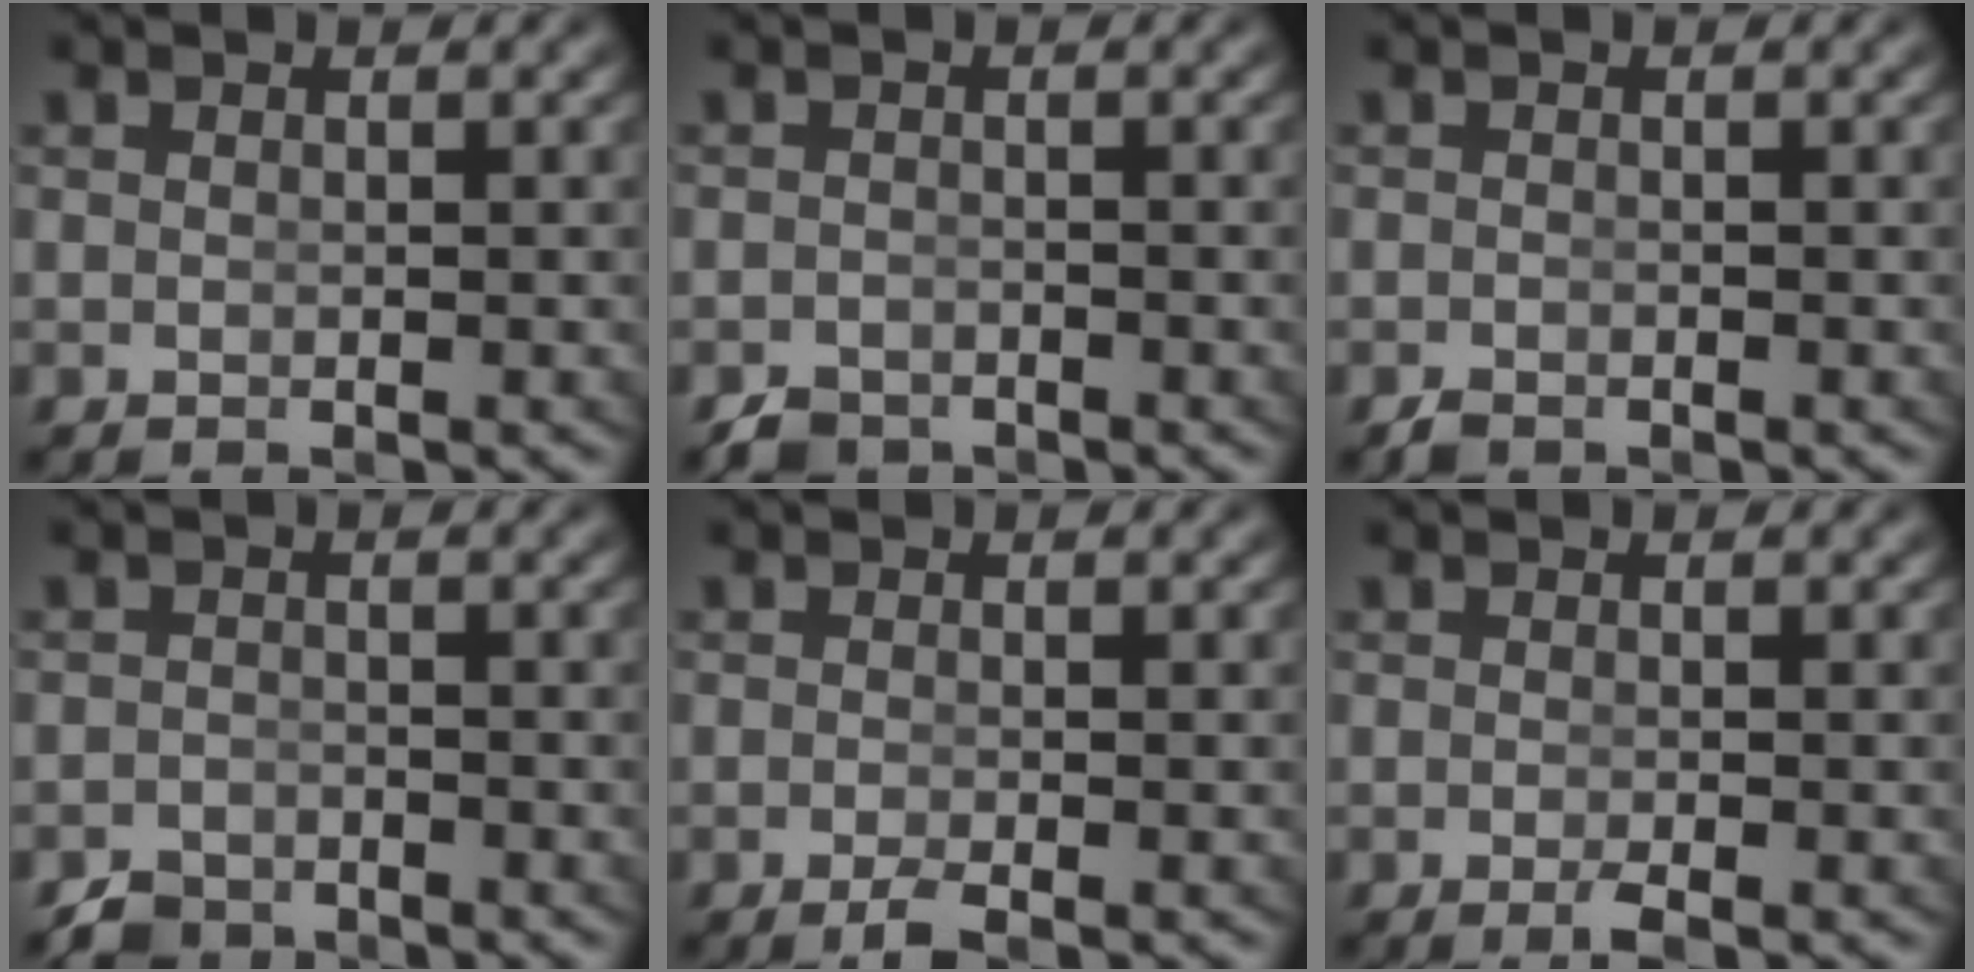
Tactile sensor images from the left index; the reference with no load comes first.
{"total": 2.2, "force": [-2.1, 0.3, -0.2], "torque": [0.008, -0.020, -0.031]}
{"total": 1.0, "force": [-1.0, -0.1, 0.0], "torque": [-0.003, -0.015, -0.011]}
{"total": 2.6, "force": [-2.5, 0.4, -0.3], "torque": [0.011, -0.019, -0.040]}
{"total": 1.6, "force": [-1.3, 0.1, 1.0], "torque": [-0.022, -0.009, -0.020]}
{"total": 1.4, "force": [-1.1, 0.1, 0.9], "torque": [-0.017, -0.007, -0.017]}